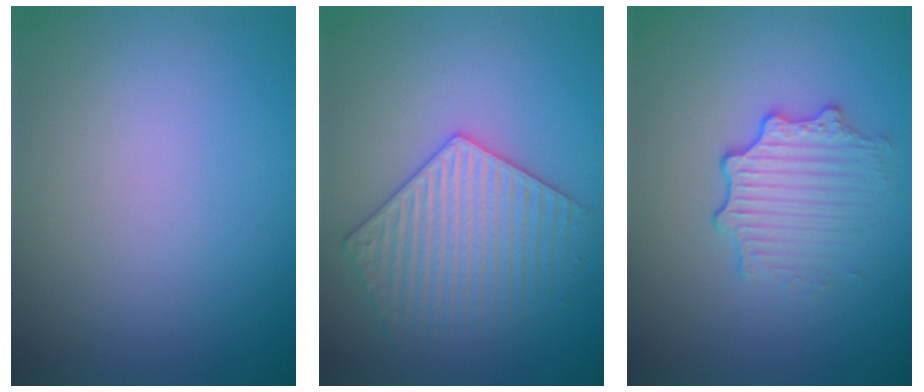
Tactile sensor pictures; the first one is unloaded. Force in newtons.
{"total": 4.0, "press": 3.9, "slide": 0.6}
{"total": 3.2, "press": 2.7, "slide": 1.8}